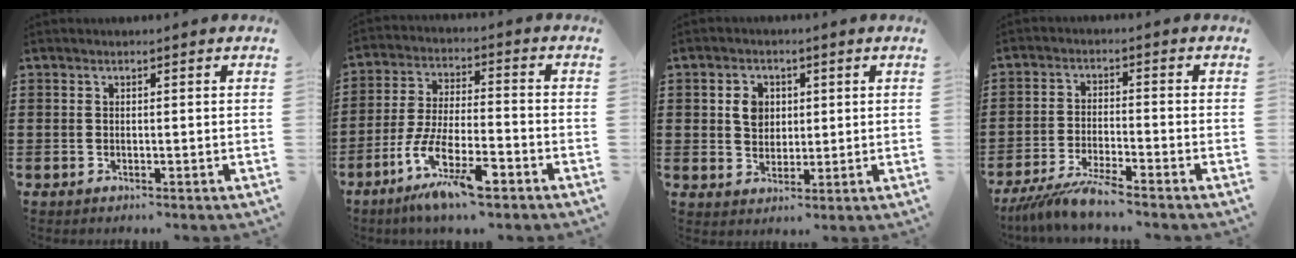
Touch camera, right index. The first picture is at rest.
{"total": 11.0, "force": [-6.6, 2.7, 8.3], "torque": [-0.175, 0.000, -0.127]}
{"total": 4.1, "force": [0.9, 3.4, 2.1], "torque": [-0.046, 0.010, 0.012]}
{"total": 5.6, "force": [-5.0, -0.4, 2.5], "torque": [-0.060, -0.017, -0.098]}